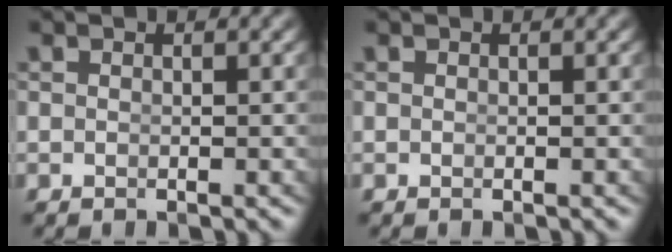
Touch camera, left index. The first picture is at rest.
{"total": 0.0}